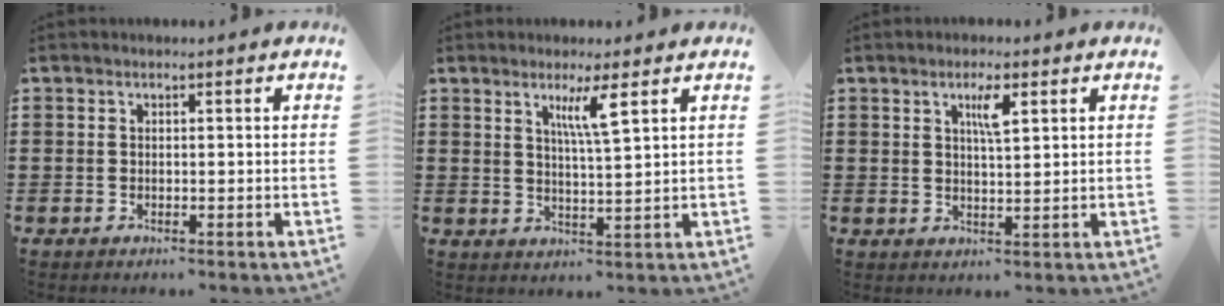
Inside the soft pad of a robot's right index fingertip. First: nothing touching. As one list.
[{"total": 4.3, "force": [2.5, -0.1, 3.6], "torque": [-0.069, -0.005, 0.039]}, {"total": 3.6, "force": [1.7, 0.8, 3.1], "torque": [-0.050, 0.001, 0.022]}]